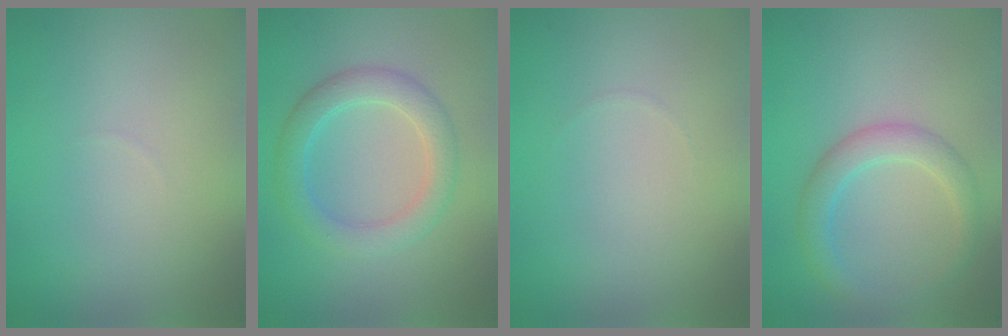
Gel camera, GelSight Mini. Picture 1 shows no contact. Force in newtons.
{"total": 3.6, "press": 3.6, "slide": 0.1}
{"total": 0.0}
{"total": 2.9, "press": 2.9, "slide": 0.2}